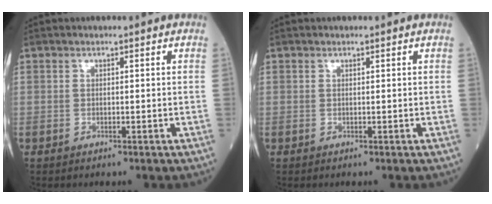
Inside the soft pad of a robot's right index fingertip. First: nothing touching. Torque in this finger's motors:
{"motor_torque": [-0.16, -0.03, -0.04, -0.01]}